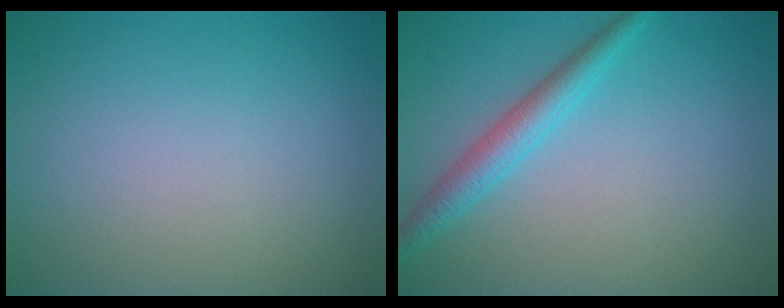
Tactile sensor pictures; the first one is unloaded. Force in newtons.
{"total": 2.9, "press": 2.9, "slide": 0.1}